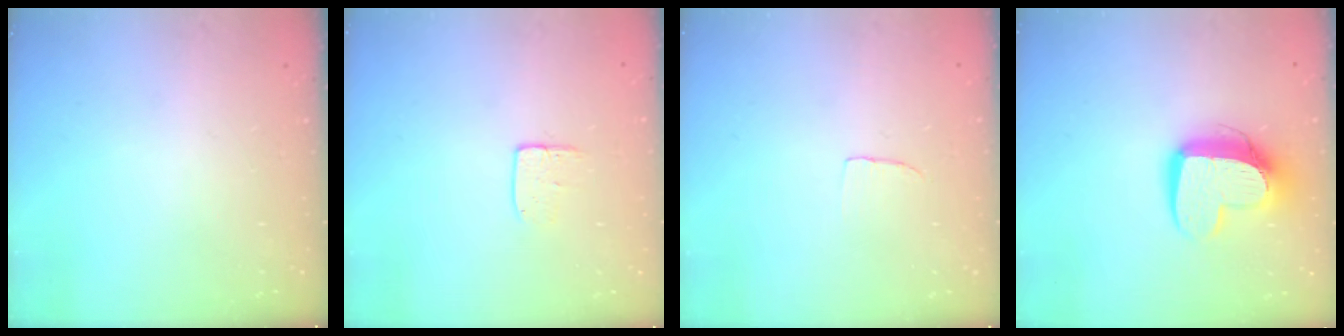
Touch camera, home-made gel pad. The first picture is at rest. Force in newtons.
{"total": 5.4, "press": 5.4, "slide": 0.4}
{"total": 2.7, "press": 2.7, "slide": 0.2}
{"total": 12.2, "press": 12.1, "slide": 0.8}